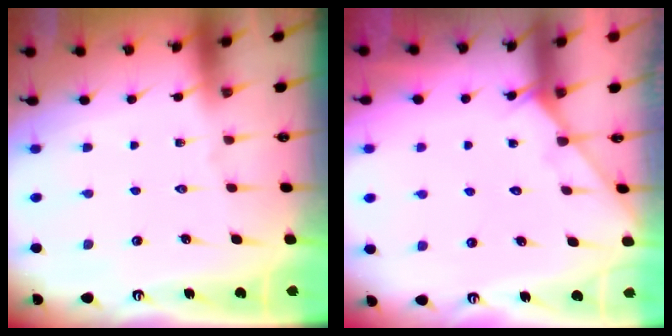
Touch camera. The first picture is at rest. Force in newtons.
{"total": 4.0, "press": 3.9, "slide": 0.5}